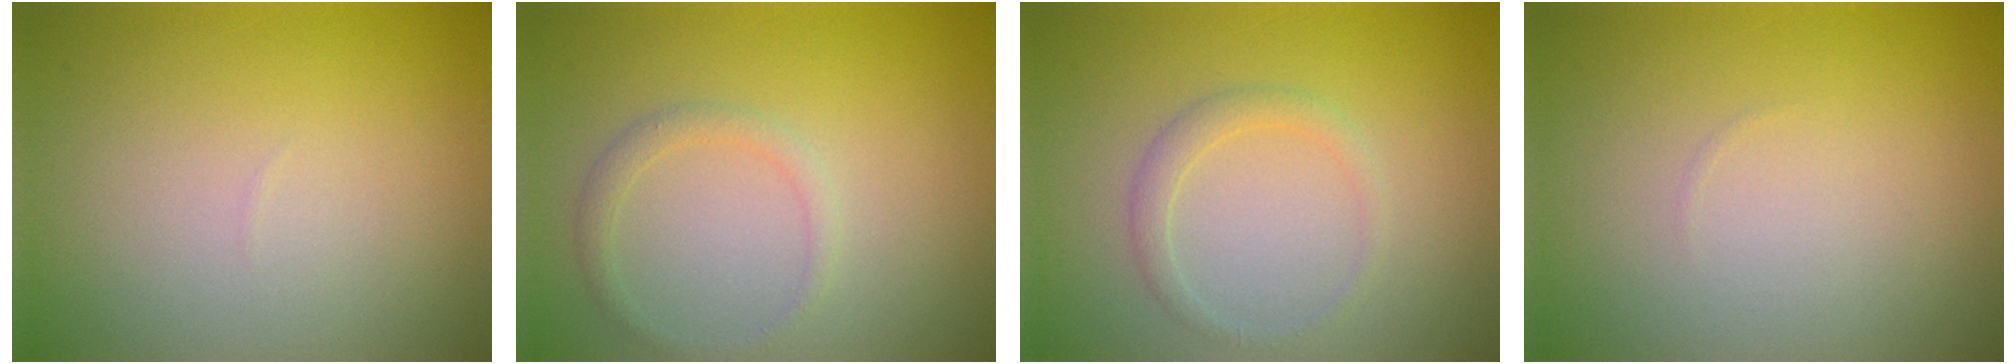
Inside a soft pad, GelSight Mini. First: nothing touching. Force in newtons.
{"total": 1.4, "press": 1.4, "slide": 0.0}
{"total": 1.5, "press": 1.5, "slide": 0.1}
{"total": 0.0}